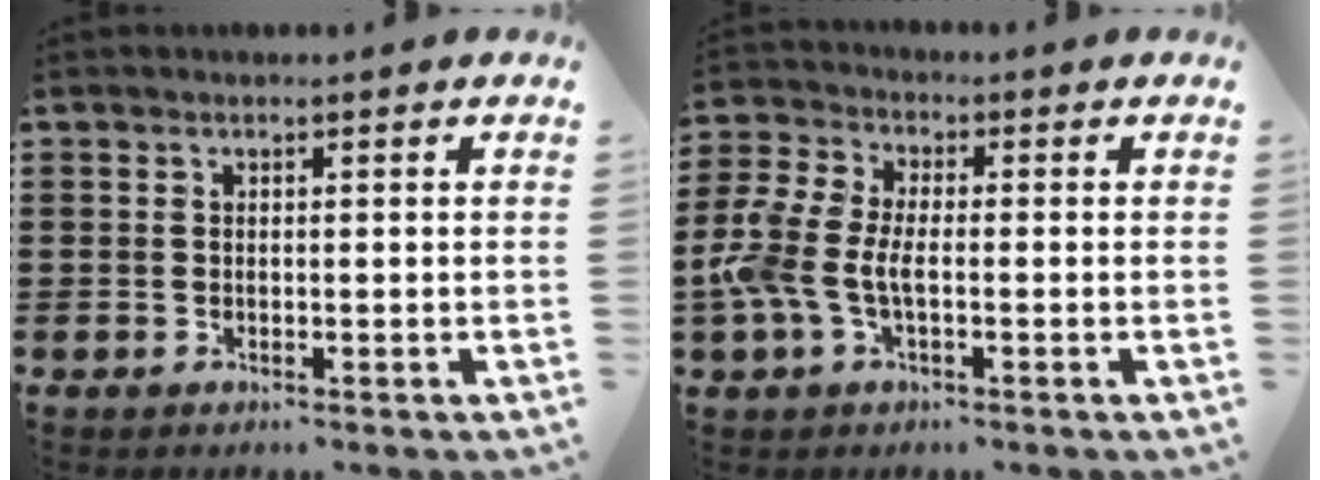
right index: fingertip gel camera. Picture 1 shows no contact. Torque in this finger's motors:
{"motor_torque": [1.40, 0.11, 0.78, 0.21]}